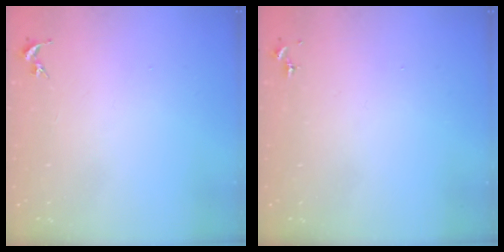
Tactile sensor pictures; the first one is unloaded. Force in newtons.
{"total": 0.0}